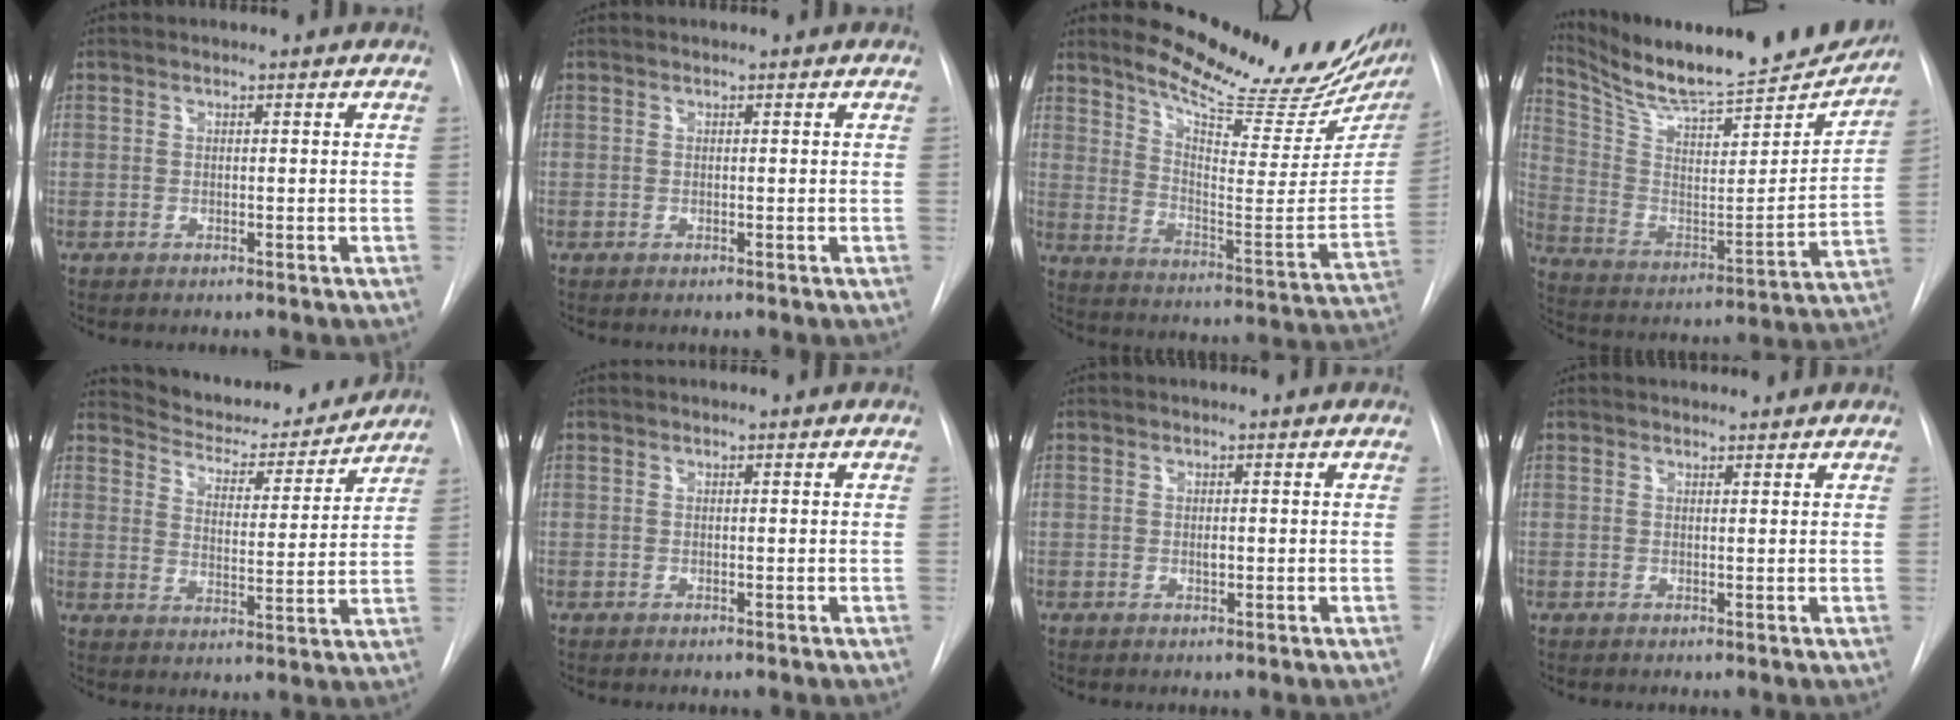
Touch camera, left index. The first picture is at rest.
{"total": 0.0}
{"total": 22.7, "force": [19.3, 3.8, 11.3], "torque": [-0.171, -0.083, 0.257]}
{"total": 23.7, "force": [21.8, 2.9, 9.0], "torque": [-0.156, -0.056, 0.327]}
{"total": 13.8, "force": [13.3, 2.6, 2.7], "torque": [-0.036, -0.015, 0.187]}
{"total": 0.0}
{"total": 0.7, "force": [0.0, 0.3, 0.6], "torque": [-0.010, -0.001, 0.001]}
{"total": 3.3, "force": [3.2, 0.8, 0.7], "torque": [-0.011, 0.023, 0.045]}